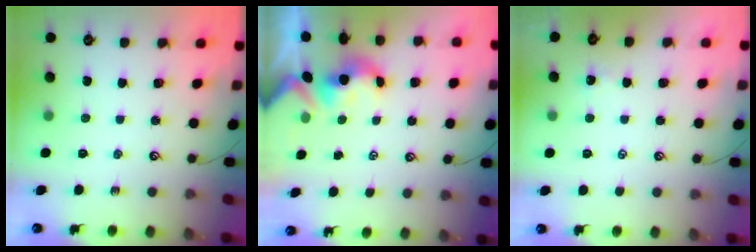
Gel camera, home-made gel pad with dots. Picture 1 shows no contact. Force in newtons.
{"total": 1.7, "press": 1.5, "slide": 0.8}
{"total": 1.5, "press": 1.4, "slide": 0.2}